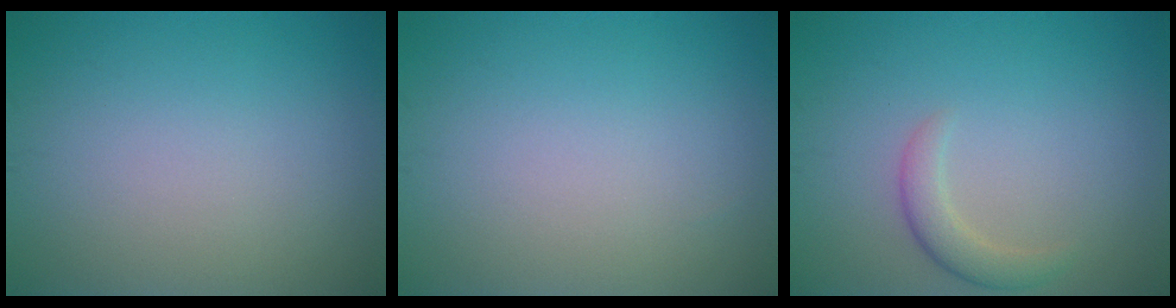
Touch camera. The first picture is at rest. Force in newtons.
{"total": 0.0}
{"total": 2.1, "press": 2.1, "slide": 0.1}